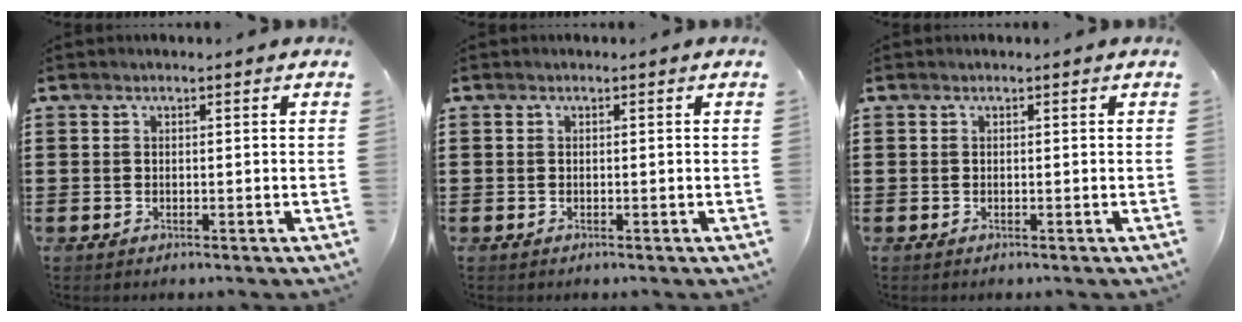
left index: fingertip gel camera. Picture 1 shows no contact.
{"total": 0.0}
{"total": 0.0}